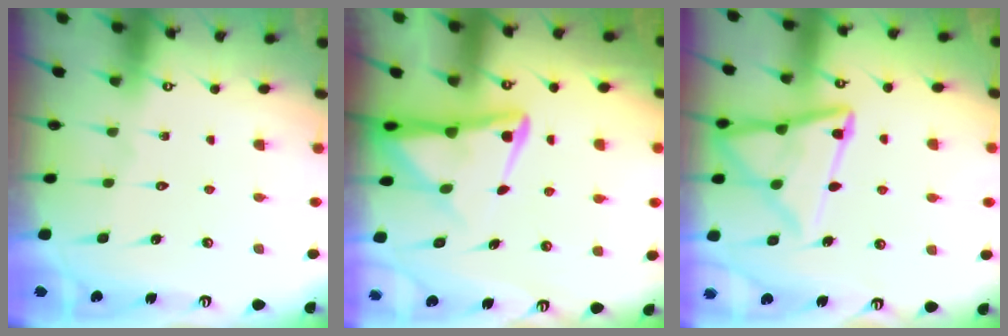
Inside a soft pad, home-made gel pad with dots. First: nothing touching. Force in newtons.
{"total": 6.8, "press": 6.7, "slide": 0.8}
{"total": 14.6, "press": 14.5, "slide": 1.4}